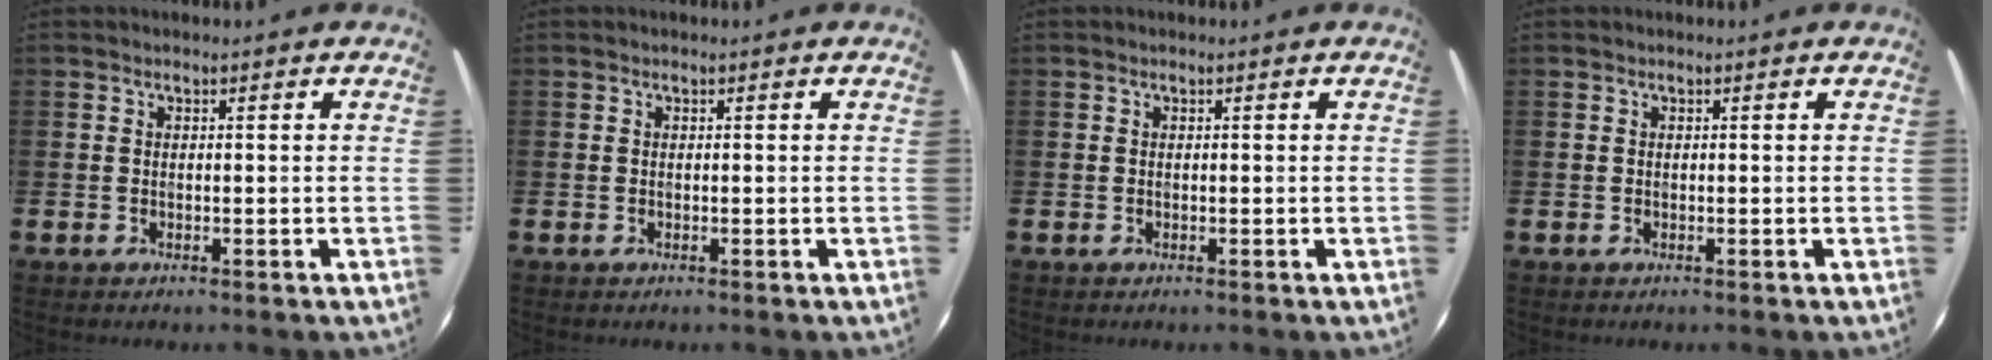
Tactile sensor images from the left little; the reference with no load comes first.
{"total": 0.0}
{"total": 0.0}
{"total": 0.0}